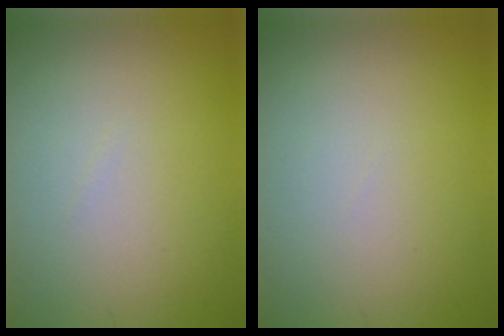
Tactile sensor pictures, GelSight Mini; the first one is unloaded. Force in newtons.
{"total": 0.0}